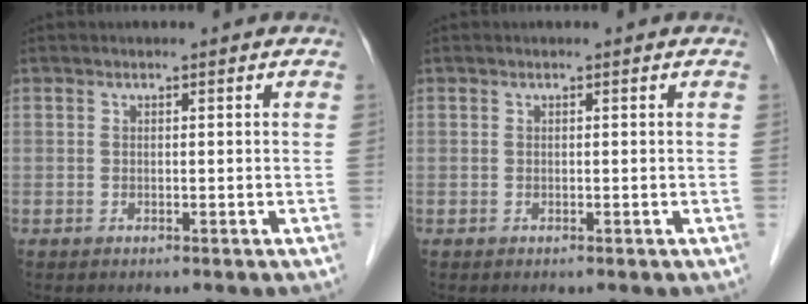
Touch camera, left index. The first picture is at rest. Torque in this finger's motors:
{"motor_torque": [0.00, 0.00, 0.00, 0.00]}